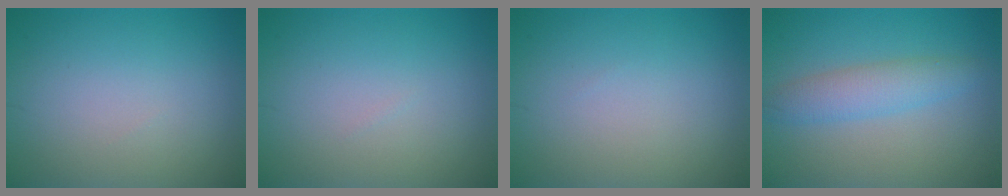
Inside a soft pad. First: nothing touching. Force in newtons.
{"total": 0.0}
{"total": 0.0}
{"total": 3.2, "press": 3.2, "slide": 0.1}